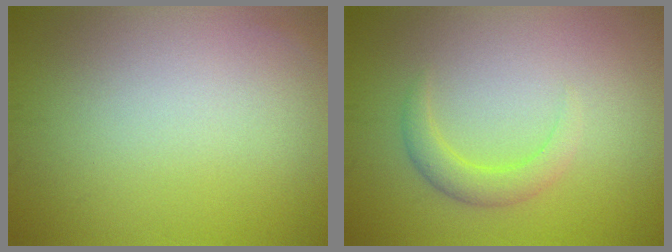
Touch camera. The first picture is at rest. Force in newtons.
{"total": 2.3, "press": 2.3, "slide": 0.1}